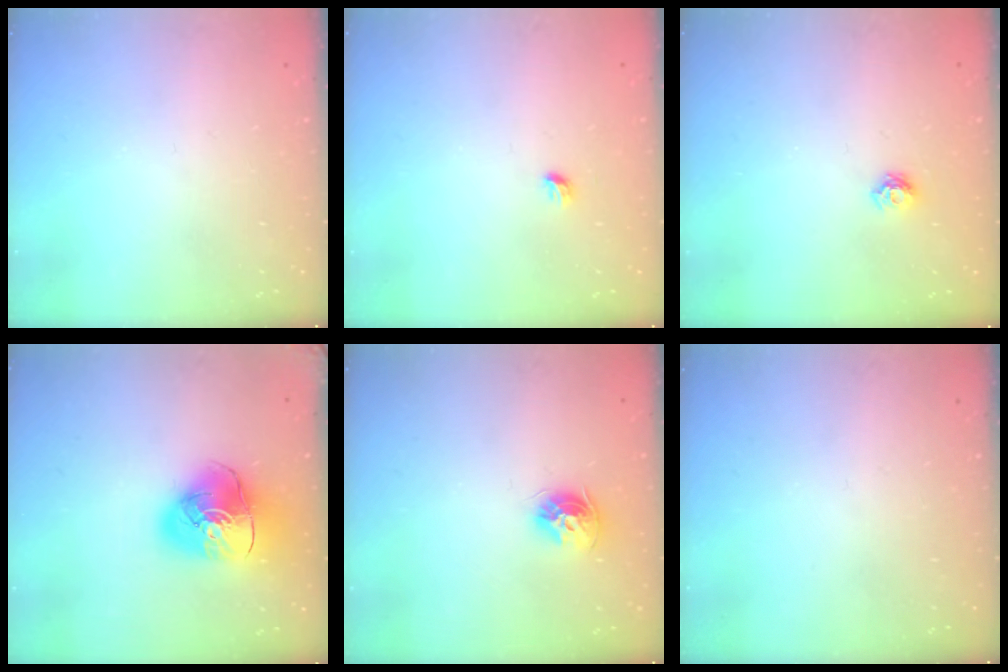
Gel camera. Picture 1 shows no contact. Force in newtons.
{"total": 3.6, "press": 3.5, "slide": 1.0}
{"total": 4.9, "press": 4.8, "slide": 0.6}
{"total": 14.6, "press": 14.4, "slide": 2.1}
{"total": 8.9, "press": 8.8, "slide": 1.2}
{"total": 0.0}